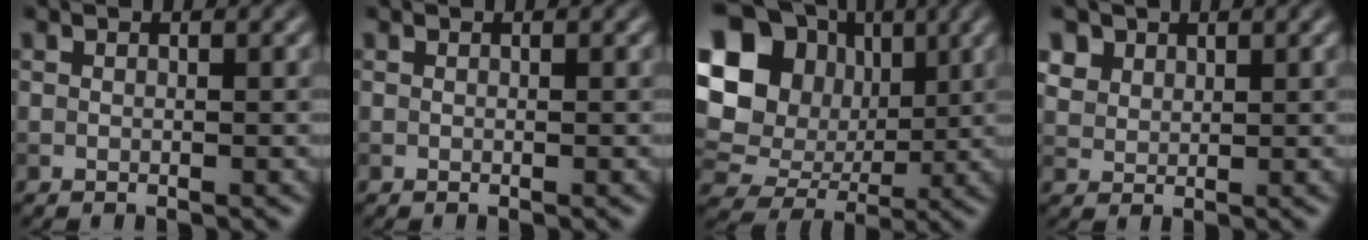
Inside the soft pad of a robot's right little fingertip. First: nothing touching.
{"total": 0.0}
{"total": 15.9, "force": [4.0, 13.5, 7.3], "torque": [-0.184, 0.032, 0.063]}
{"total": 3.3, "force": [2.2, 2.2, 1.1], "torque": [-0.043, 0.002, 0.051]}